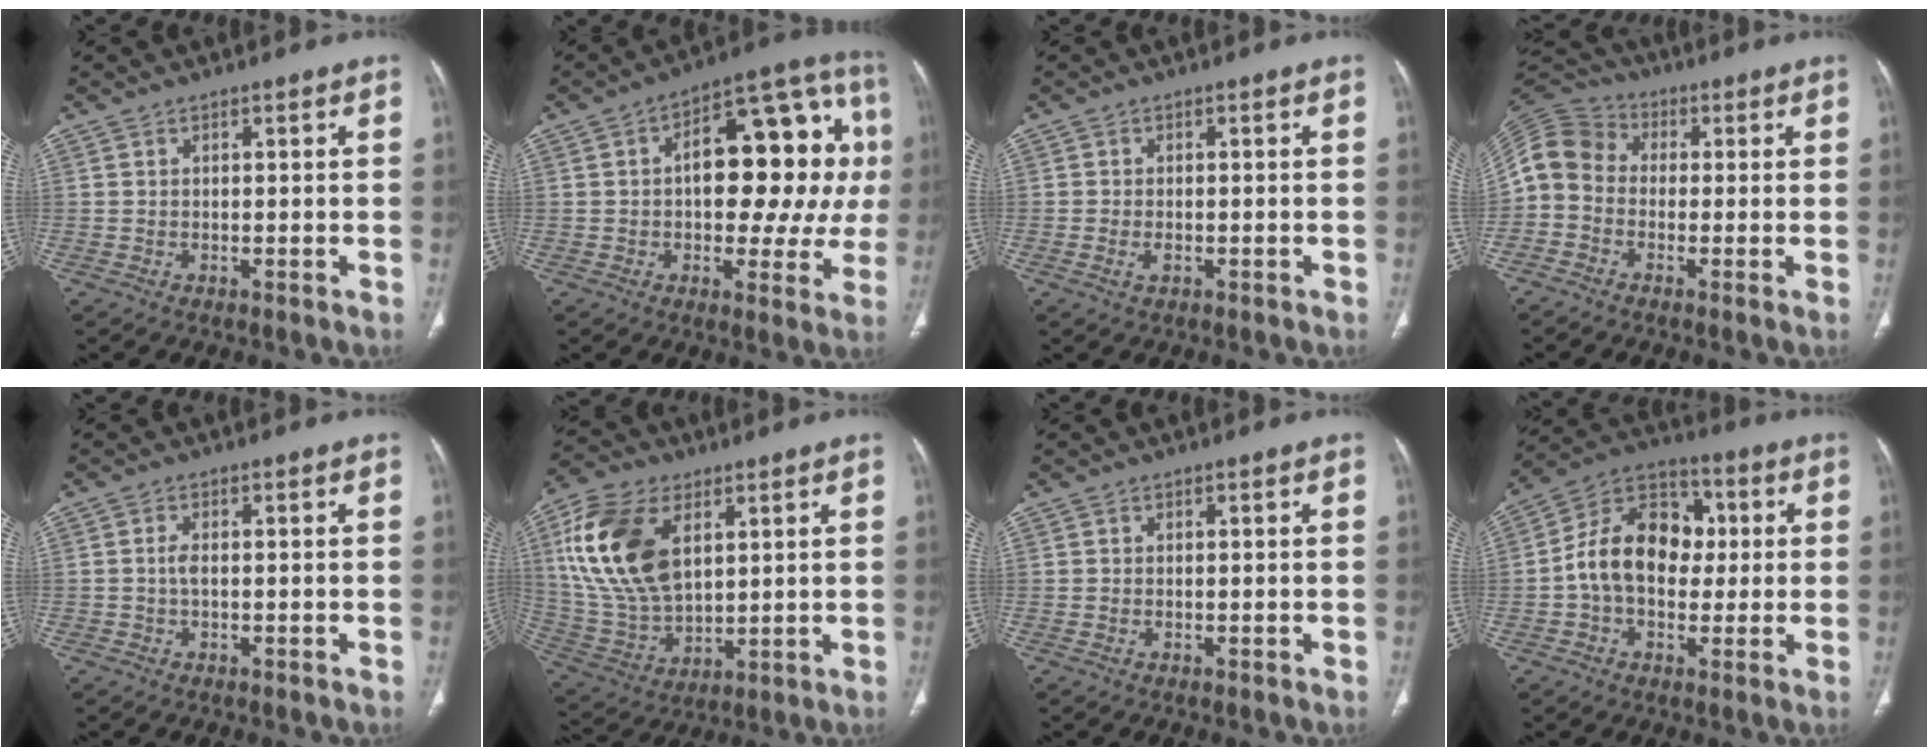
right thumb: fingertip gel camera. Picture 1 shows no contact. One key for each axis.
{"total": 22.7, "fx": 2.0, "fy": 11.2, "fz": 19.7, "tx": -0.228, "ty": 0.040, "tz": 0.023}
{"total": 1.2, "fx": -0.1, "fy": 1.2, "fz": 0.3, "tx": -0.013, "ty": 0.005, "tz": -0.001}
{"total": 8.2, "fx": -0.7, "fy": 7.4, "fz": 3.6, "tx": -0.070, "ty": 0.029, "tz": -0.035}
{"total": 1.4, "fx": -0.3, "fy": 0.8, "fz": 1.1, "tx": -0.019, "ty": 0.002, "tz": -0.007}
{"total": 19.3, "fx": 6.0, "fy": 11.6, "fz": 14.2, "tx": -0.275, "ty": -0.014, "tz": 0.121}
{"total": 0.0}
{"total": 14.4, "fx": 0.8, "fy": 10.9, "fz": 9.4, "tx": -0.130, "ty": 0.038, "tz": 0.002}